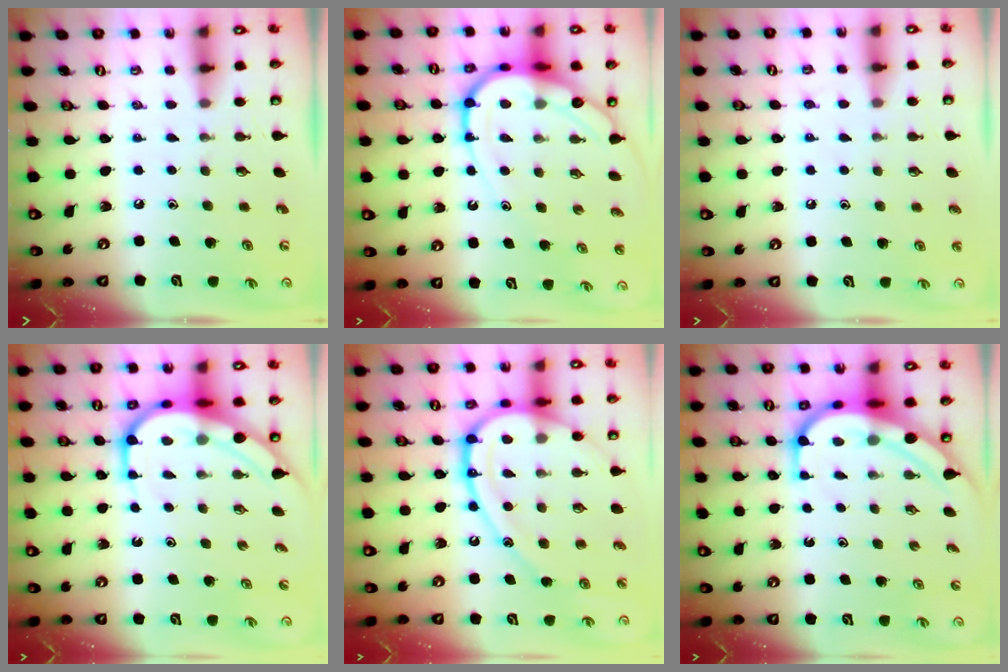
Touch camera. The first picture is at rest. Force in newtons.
{"total": 14.0, "press": 14.0, "slide": 1.1}
{"total": 5.4, "press": 5.4, "slide": 0.7}
{"total": 10.6, "press": 10.6, "slide": 1.0}
{"total": 19.4, "press": 19.3, "slide": 2.0}
{"total": 9.0, "press": 8.9, "slide": 0.8}